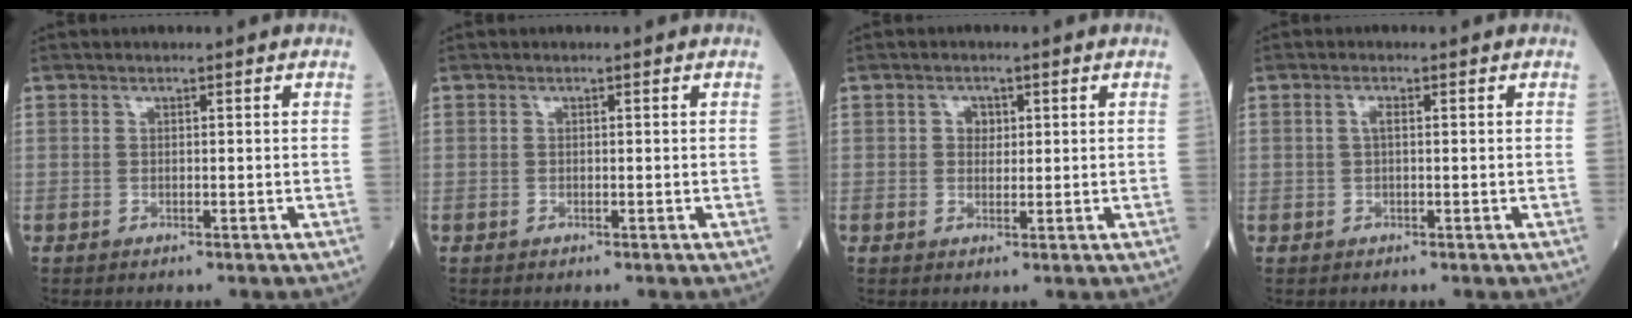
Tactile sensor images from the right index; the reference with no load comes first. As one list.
[{"total": 0.0}, {"total": 1.9, "force": [0.5, 1.5, 1.1], "torque": [-0.014, 0.001, 0.007]}, {"total": 1.3, "force": [0.2, 0.4, 1.2], "torque": [-0.025, 0.003, 0.003]}]